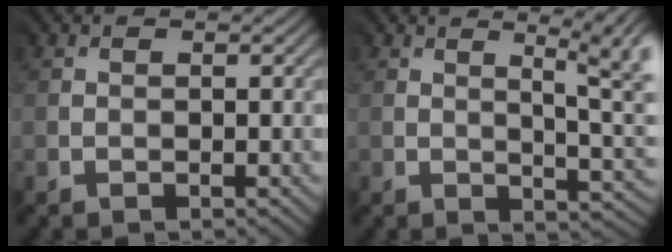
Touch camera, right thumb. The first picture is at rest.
{"total": 8.7, "force": [1.5, 3.2, 7.9], "torque": [-0.079, 0.022, 0.025]}